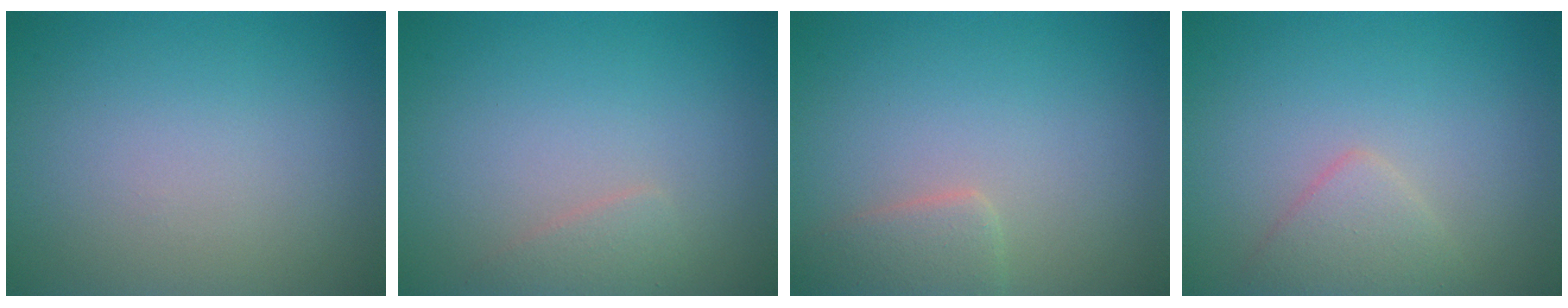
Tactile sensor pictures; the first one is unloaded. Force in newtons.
{"total": 1.3, "press": 1.3, "slide": 0.0}
{"total": 2.4, "press": 2.4, "slide": 0.1}
{"total": 2.1, "press": 2.1, "slide": 0.1}